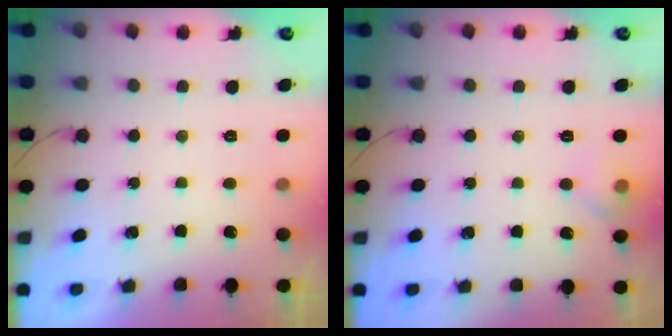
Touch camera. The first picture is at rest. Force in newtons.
{"total": 9.0, "press": 6.0, "slide": 6.7}